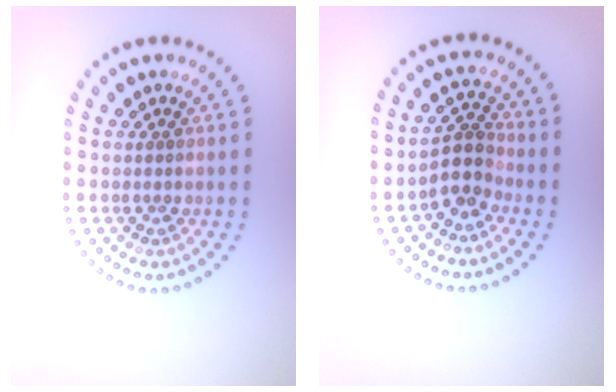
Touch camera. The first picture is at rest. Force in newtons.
{"total": 2.7, "press": 2.2, "slide": 1.5}